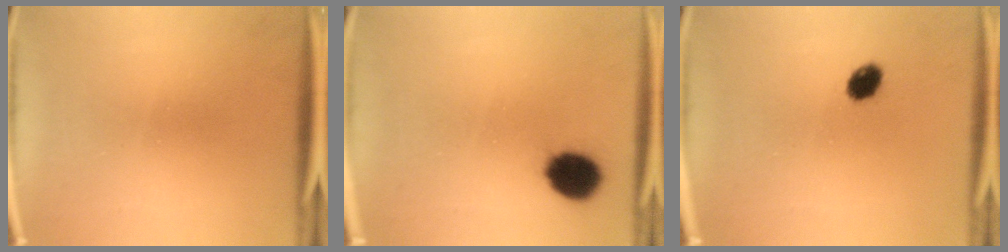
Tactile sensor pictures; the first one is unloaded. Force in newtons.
{"total": 9.1}
{"total": 4.0}